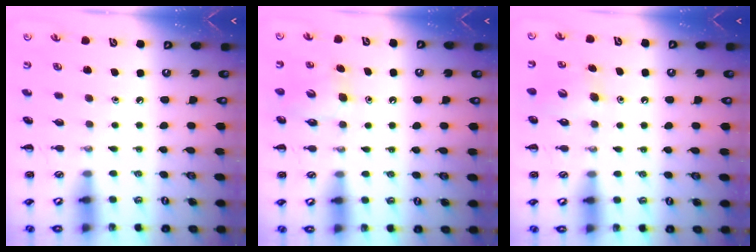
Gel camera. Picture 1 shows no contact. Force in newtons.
{"total": 4.6, "press": 4.5, "slide": 1.1}
{"total": 4.9, "press": 4.7, "slide": 1.4}